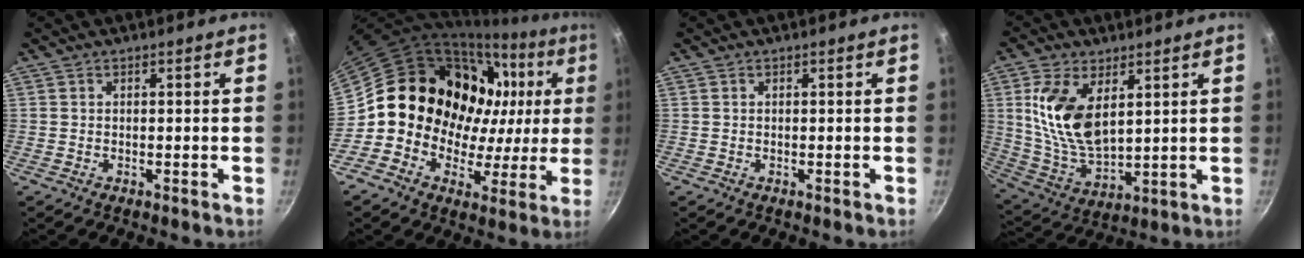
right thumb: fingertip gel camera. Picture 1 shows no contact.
{"total": 21.6, "force": [3.5, 18.1, 11.2], "torque": [-0.134, 0.033, 0.049]}
{"total": 0.0}
{"total": 14.4, "force": [4.3, 7.7, 11.3], "torque": [-0.215, -0.032, 0.096]}